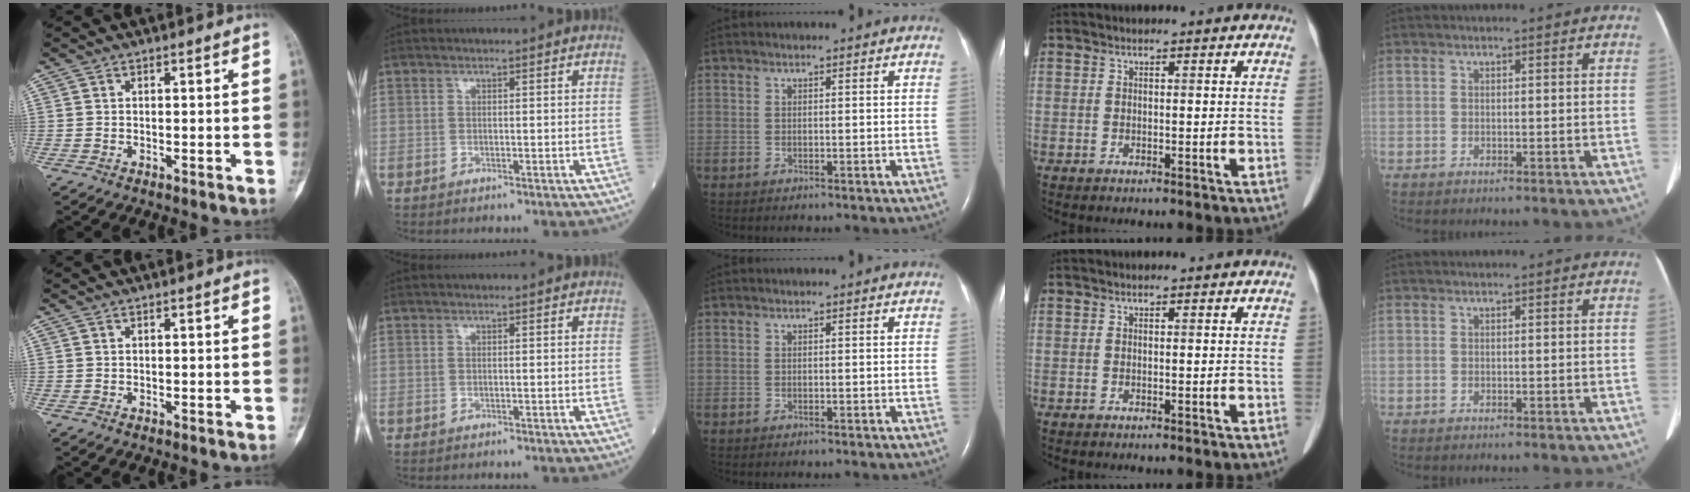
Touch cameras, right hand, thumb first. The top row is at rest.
{}